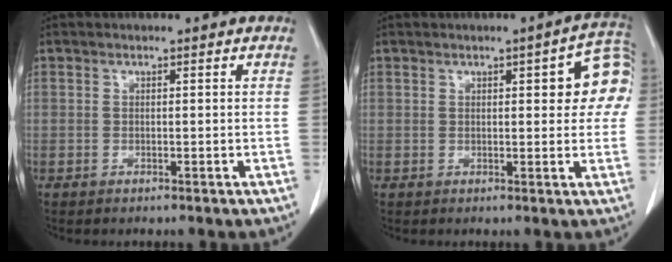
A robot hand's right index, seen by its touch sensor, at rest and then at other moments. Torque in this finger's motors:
{"motor_torque": [0.51, 0.02, 0.10, 0.03]}